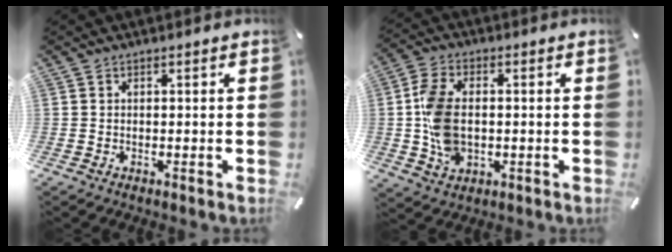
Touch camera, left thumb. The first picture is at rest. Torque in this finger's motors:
{"motor_torque": [1.11, 1.15, 1.42, -0.09, 0.19]}